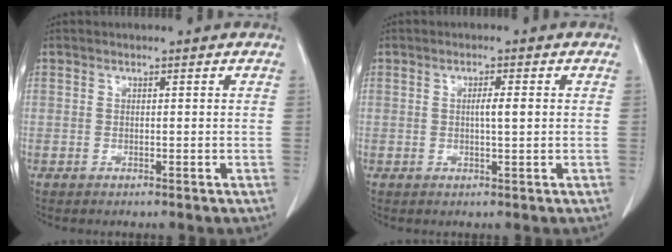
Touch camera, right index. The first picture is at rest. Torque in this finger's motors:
{"motor_torque": [0.59, -0.14, 0.22, 0.07]}